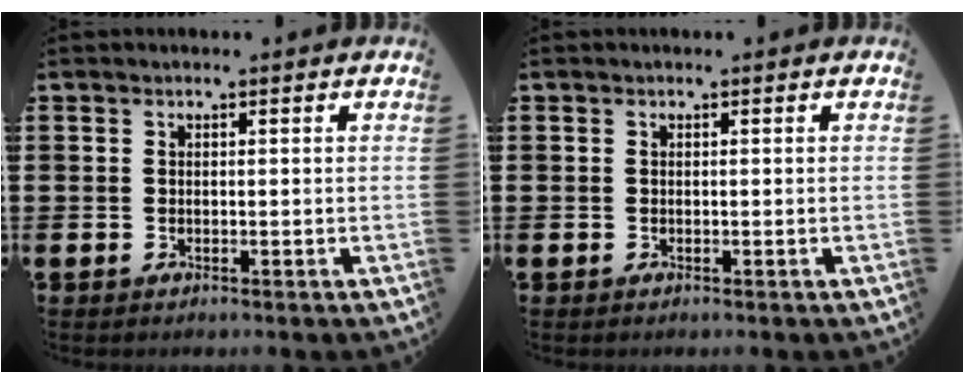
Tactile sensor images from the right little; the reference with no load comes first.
{"total": 0.0}